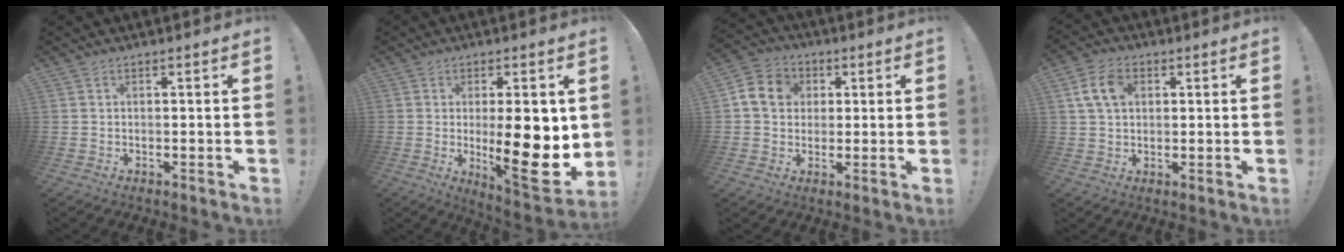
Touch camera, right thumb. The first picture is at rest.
{"total": 17.7, "force": [0.2, 4.6, 17.0], "torque": [-0.234, -0.029, 0.012]}
{"total": 9.9, "force": [2.0, 8.6, 4.5], "torque": [-0.066, 0.013, 0.043]}
{"total": 8.8, "force": [2.5, 6.0, 5.9], "torque": [-0.107, 0.010, 0.050]}